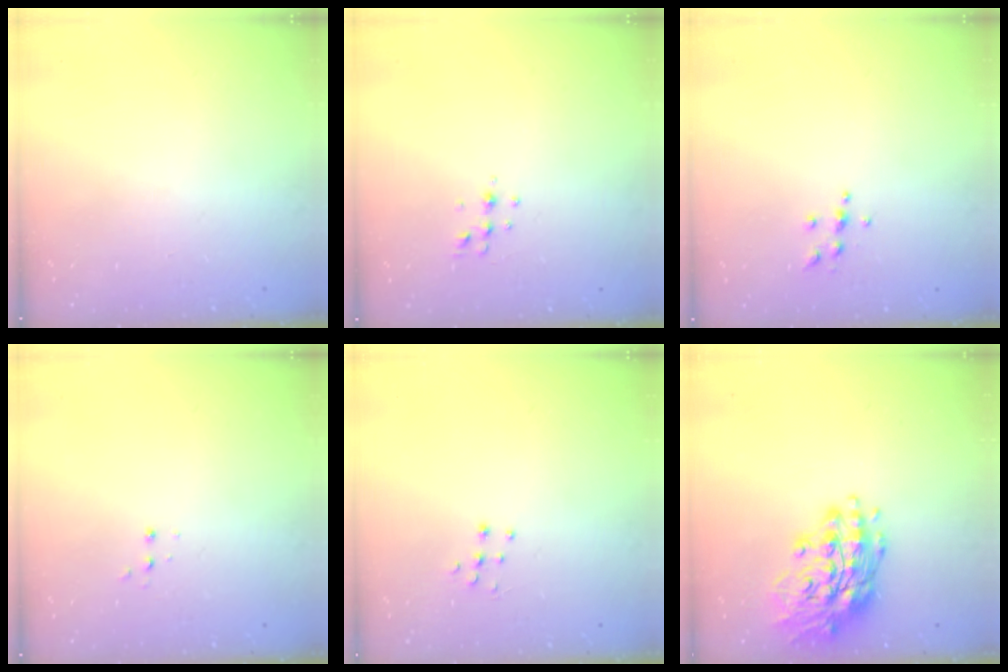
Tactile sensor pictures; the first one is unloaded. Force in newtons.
{"total": 3.8, "press": 3.6, "slide": 1.4}
{"total": 4.9, "press": 4.9, "slide": 0.7}
{"total": 2.8, "press": 2.8, "slide": 0.5}
{"total": 3.7, "press": 3.7, "slide": 0.2}
{"total": 16.9, "press": 16.6, "slide": 3.1}